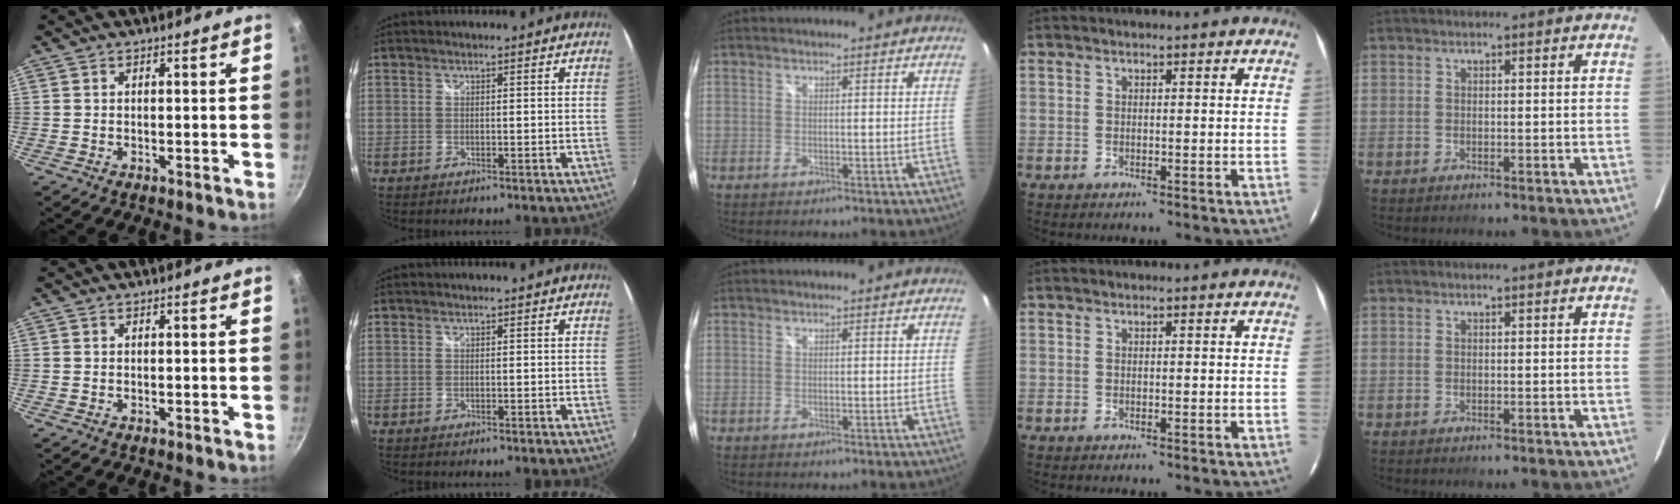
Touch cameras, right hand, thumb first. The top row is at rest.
{}